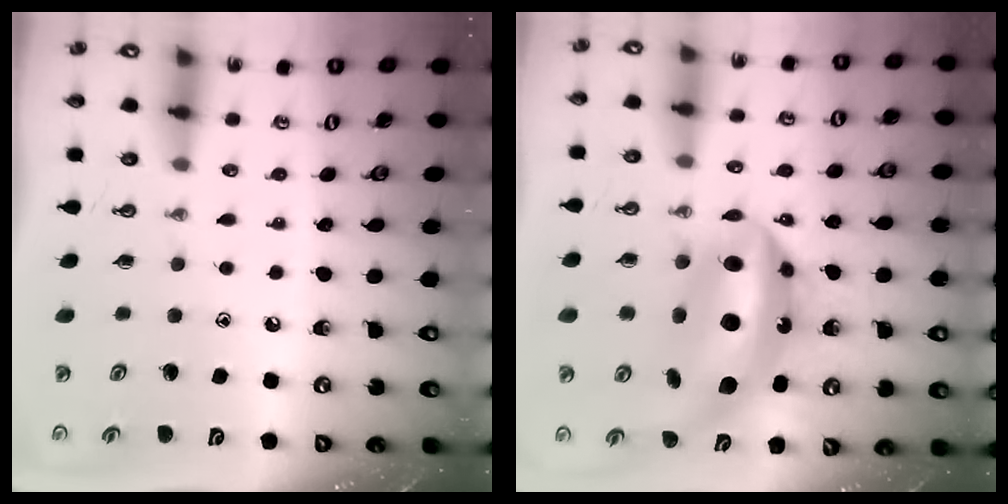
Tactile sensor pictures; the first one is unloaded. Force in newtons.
{"total": 16.6, "press": 16.6, "slide": 1.3}